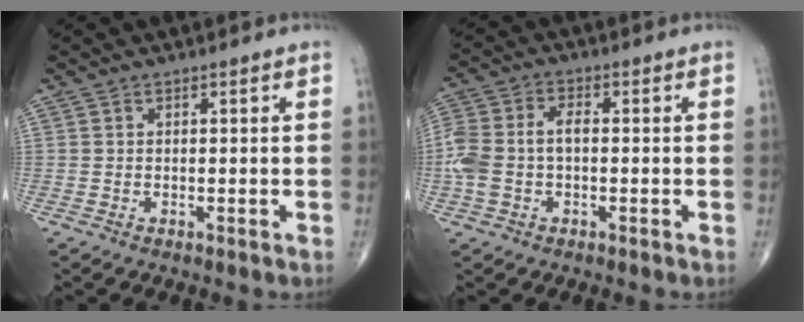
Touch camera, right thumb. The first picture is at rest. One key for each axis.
{"total": 8.9, "fx": -1.0, "fy": 5.3, "fz": 7.1, "tx": -0.173, "ty": 0.027, "tz": -0.022}